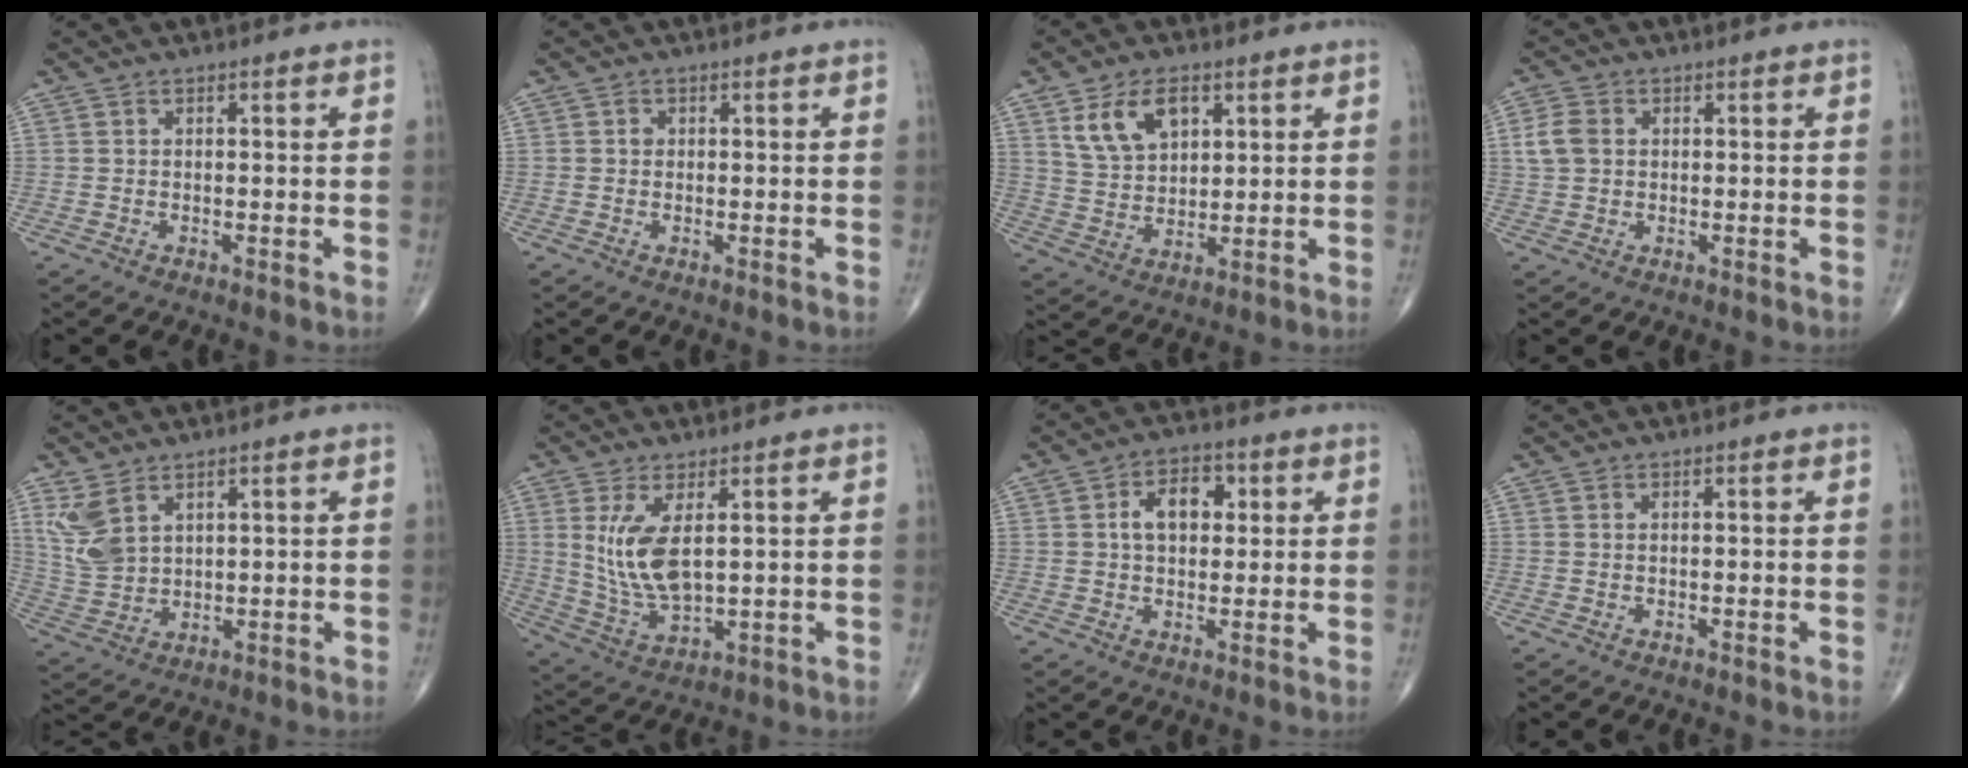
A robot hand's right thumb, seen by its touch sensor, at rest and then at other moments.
{"total": 0.9, "force": [0.1, 0.8, 0.4], "torque": [-0.003, 0.002, 0.001]}
{"total": 9.7, "force": [4.5, 5.9, 6.2], "torque": [-0.094, -0.018, 0.090]}
{"total": 4.4, "force": [0.7, 3.4, 2.7], "torque": [-0.057, 0.006, 0.010]}
{"total": 7.5, "force": [4.0, 4.4, 4.6], "torque": [-0.094, -0.011, 0.095]}
{"total": 9.9, "force": [2.4, 4.3, 8.6], "torque": [-0.177, -0.022, 0.063]}
{"total": 7.4, "force": [1.6, 4.8, 5.4], "torque": [-0.066, 0.009, 0.021]}
{"total": 0.0}